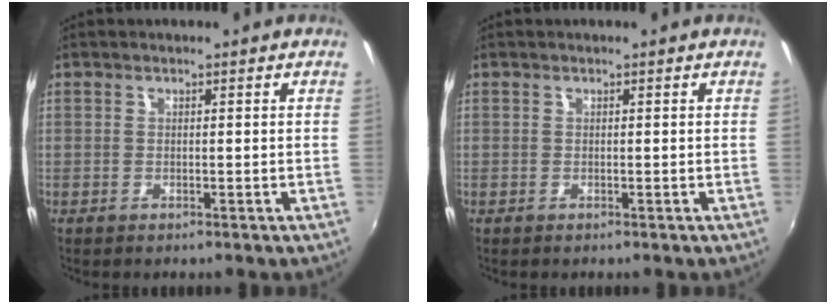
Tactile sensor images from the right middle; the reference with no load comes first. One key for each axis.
{"total": 0.0}